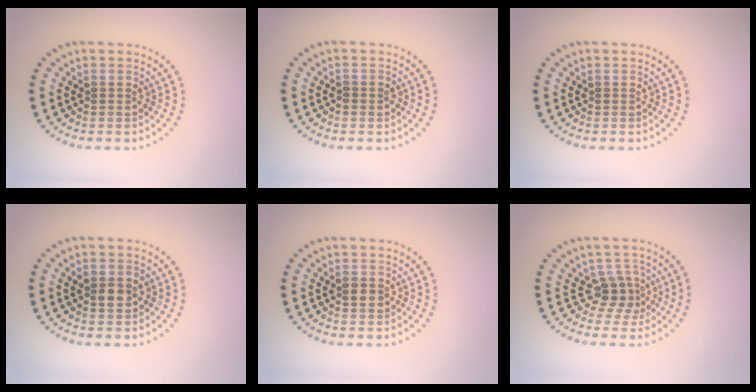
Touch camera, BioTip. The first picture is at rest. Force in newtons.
{"total": 0.8, "press": 0.8, "slide": 0.2}
{"total": 0.0}
{"total": 2.6, "press": 2.6, "slide": 0.3}
{"total": 1.4, "press": 1.4, "slide": 0.1}
{"total": 2.5, "press": 1.8, "slide": 1.8}